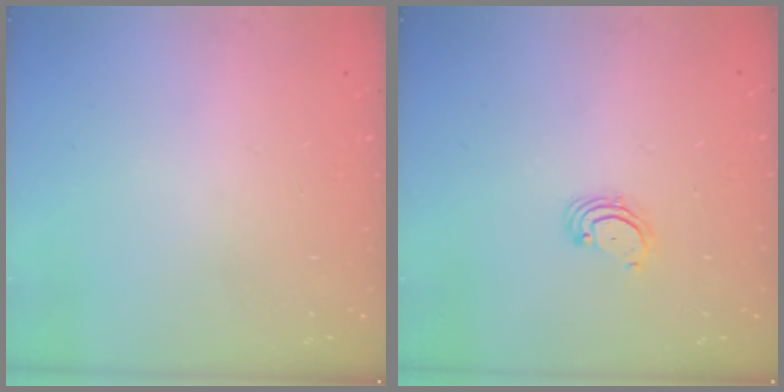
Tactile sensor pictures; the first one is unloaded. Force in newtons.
{"total": 2.6, "press": 2.6, "slide": 0.3}